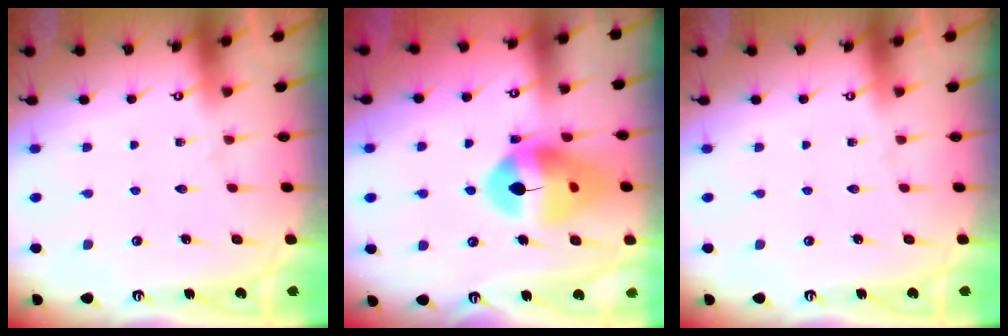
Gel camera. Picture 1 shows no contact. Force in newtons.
{"total": 14.0, "press": 13.9, "slide": 1.5}
{"total": 0.0}